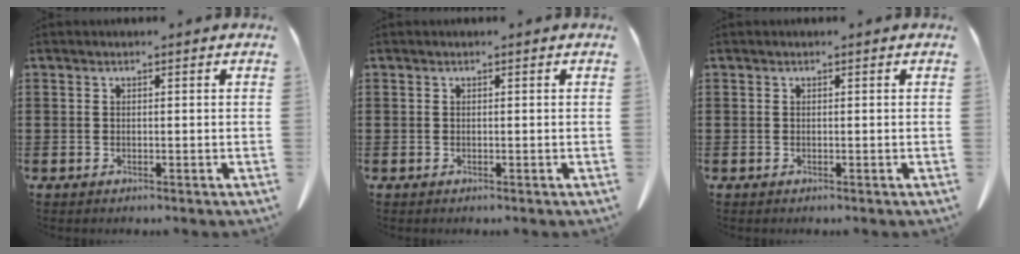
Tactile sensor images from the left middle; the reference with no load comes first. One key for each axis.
{"total": 0.0}
{"total": 0.0}